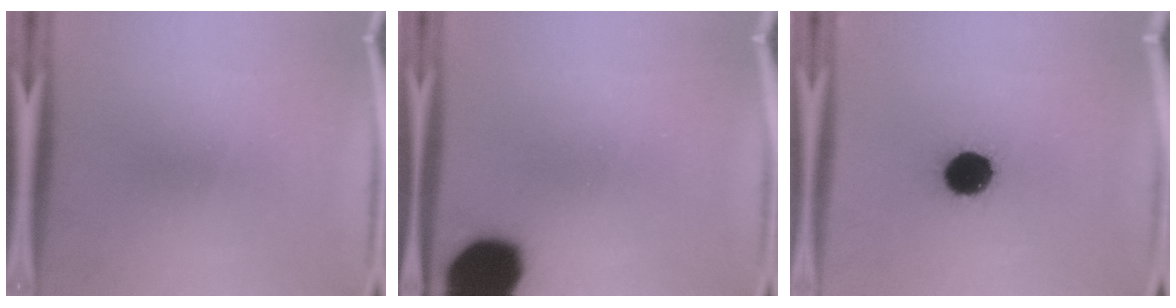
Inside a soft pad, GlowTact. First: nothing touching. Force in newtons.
{"total": 18.9}
{"total": 13.1}